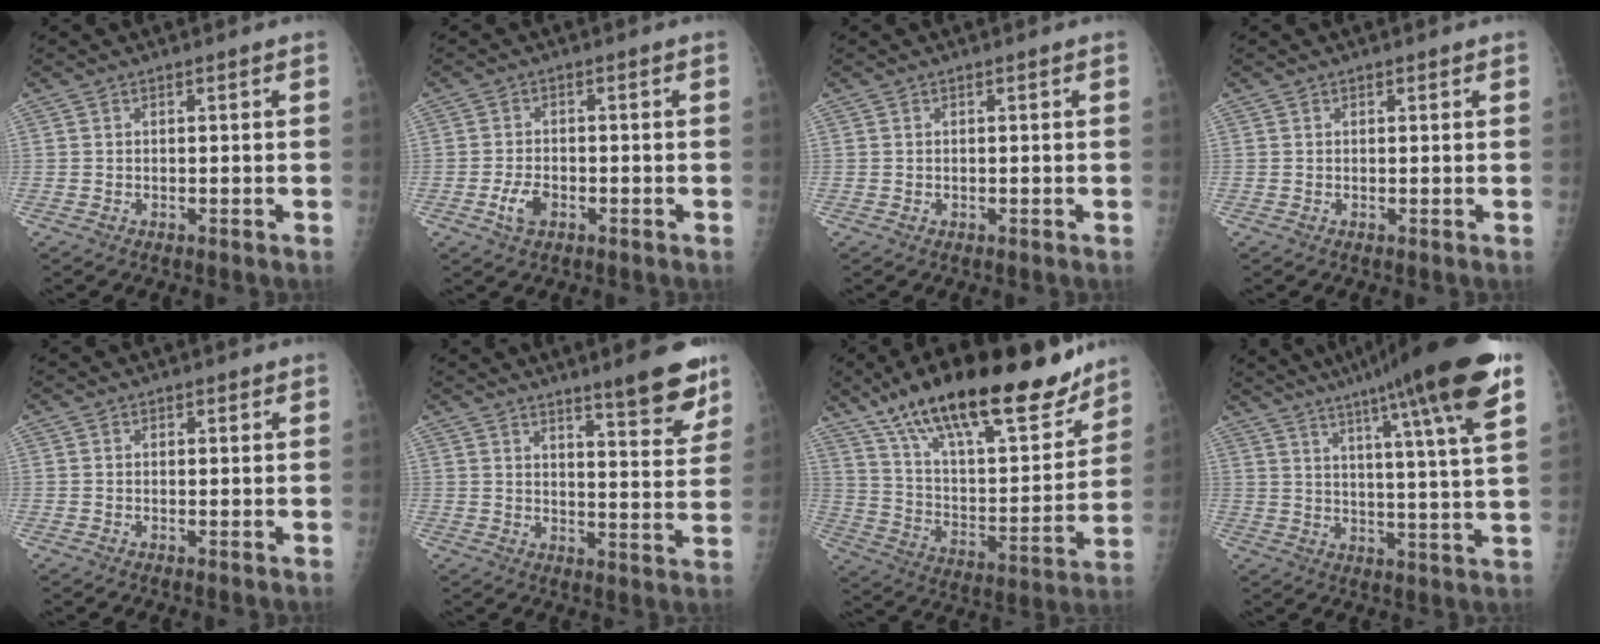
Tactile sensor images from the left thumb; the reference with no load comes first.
{"total": 3.8, "force": [-1.6, 2.3, 2.6], "torque": [-0.051, 0.007, -0.029]}
{"total": 0.0}
{"total": 0.6, "force": [0.4, 0.4, 0.2], "torque": [0.002, -0.001, 0.003]}
{"total": 0.9, "force": [0.5, 0.6, 0.3], "torque": [0.005, -0.001, 0.004]}
{"total": 11.5, "force": [8.2, 1.8, 7.8], "torque": [-0.076, -0.056, 0.115]}
{"total": 28.8, "force": [20.6, 9.4, 17.8], "torque": [-0.254, -0.064, 0.336]}
{"total": 22.0, "force": [13.8, 1.2, 17.1], "torque": [-0.246, -0.035, 0.187]}